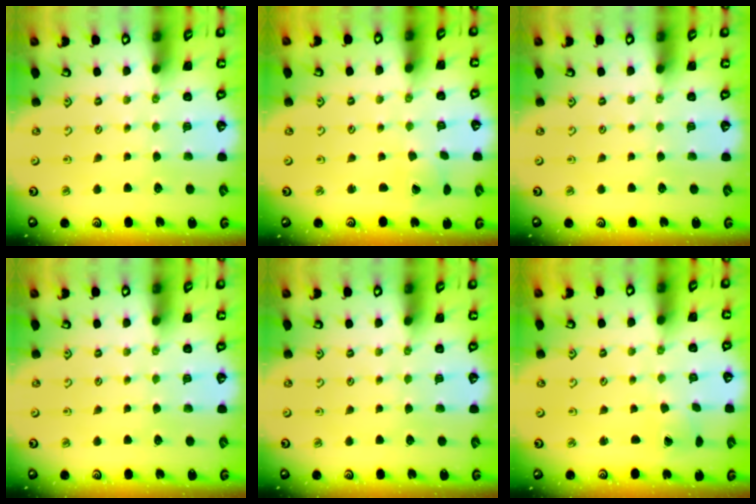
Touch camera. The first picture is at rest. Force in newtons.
{"total": 0.8, "press": 0.8, "slide": 0.1}
{"total": 0.0}
{"total": 0.0}
{"total": 0.0}
{"total": 0.9, "press": 0.8, "slide": 0.4}